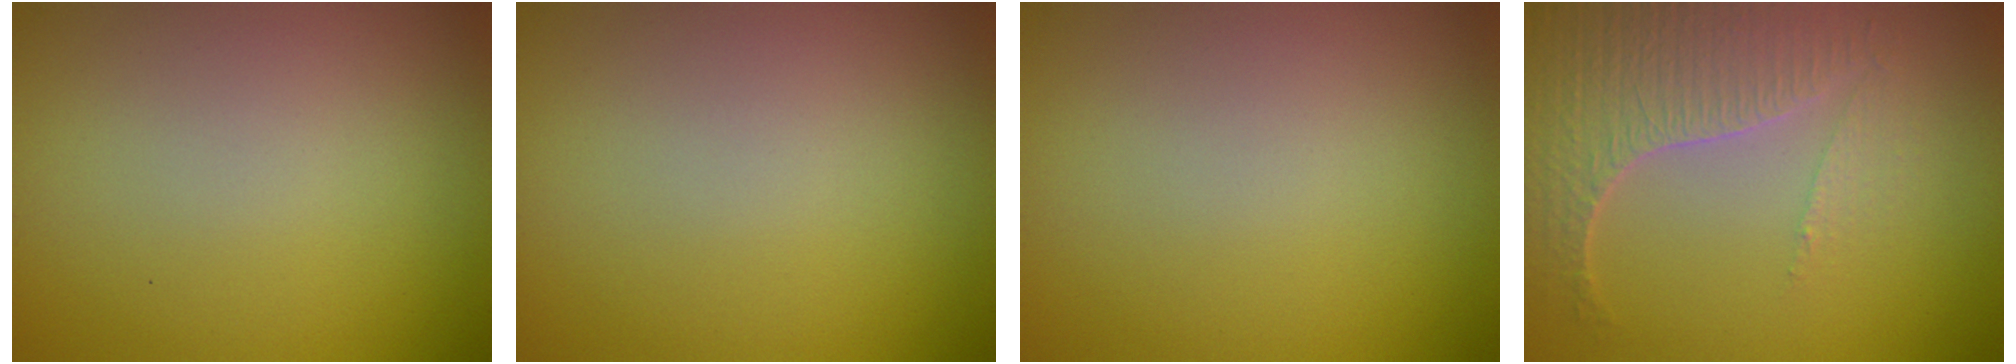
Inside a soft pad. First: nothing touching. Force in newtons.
{"total": 0.0}
{"total": 0.0}
{"total": 4.6, "press": 4.1, "slide": 2.0}